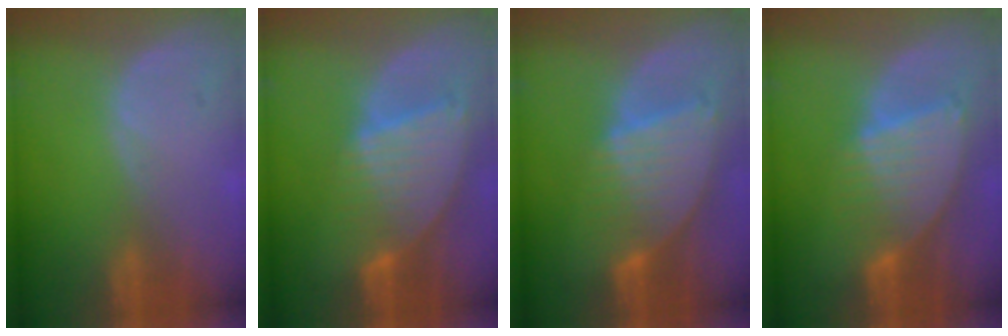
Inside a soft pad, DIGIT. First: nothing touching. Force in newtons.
{"total": 9.2, "press": 7.8, "slide": 4.9}
{"total": 8.6, "press": 7.4, "slide": 4.3}
{"total": 8.7, "press": 7.5, "slide": 4.4}